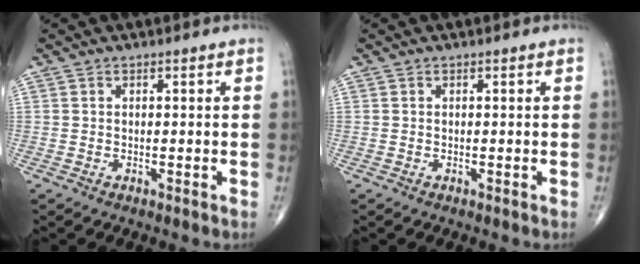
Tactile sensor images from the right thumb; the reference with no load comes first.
{"total": 0.0}